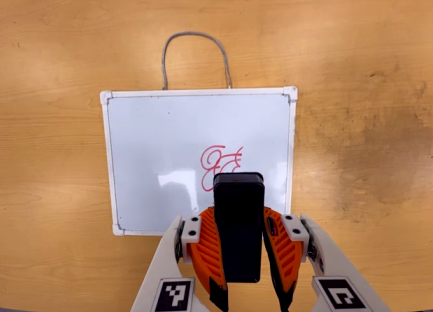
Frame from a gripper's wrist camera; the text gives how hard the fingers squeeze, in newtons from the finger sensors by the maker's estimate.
{"total": 9.6, "left": 7.1, "right": 12.1}